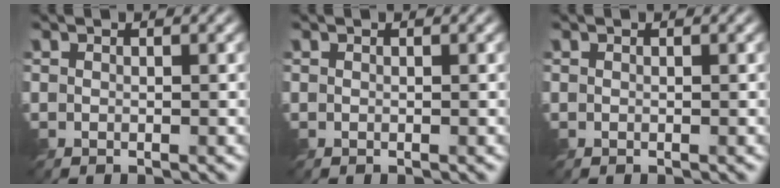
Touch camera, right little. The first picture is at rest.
{"total": 0.0}
{"total": 0.0}